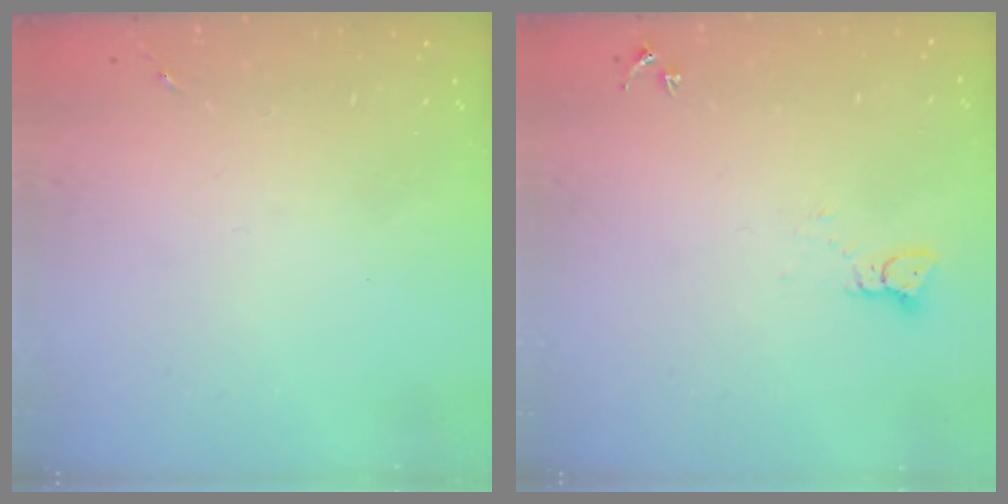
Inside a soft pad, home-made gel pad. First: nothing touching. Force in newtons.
{"total": 3.3, "press": 3.3, "slide": 0.1}